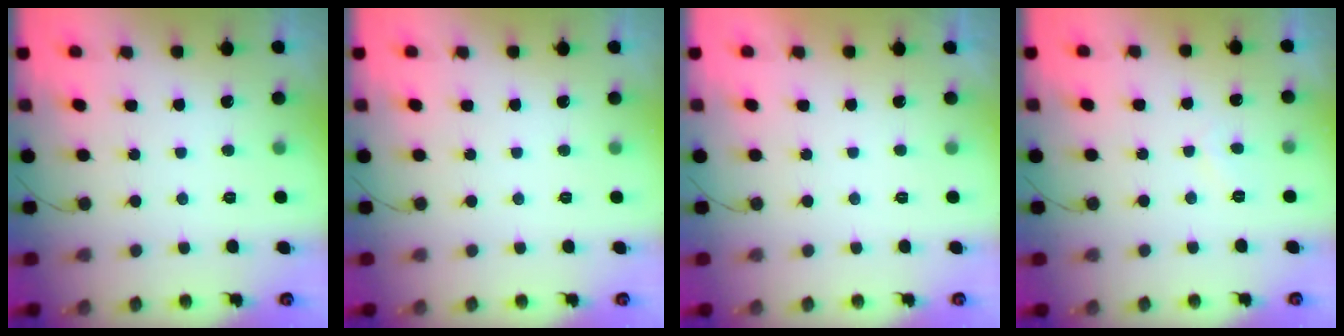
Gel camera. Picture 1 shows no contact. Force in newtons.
{"total": 0.0}
{"total": 2.3, "press": 2.2, "slide": 0.3}
{"total": 2.1, "press": 2.0, "slide": 0.5}